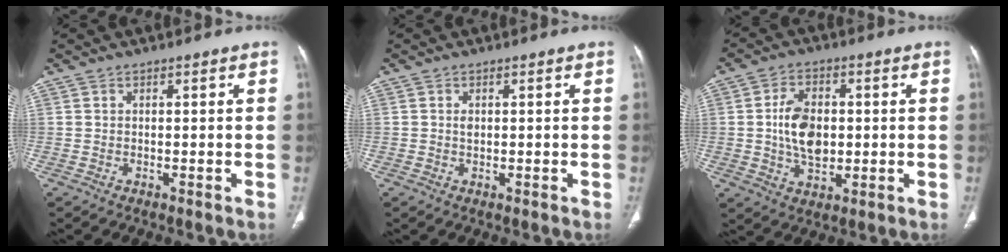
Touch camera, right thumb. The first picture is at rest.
{"total": 1.0, "force": [0.2, 0.7, 0.7], "torque": [-0.009, 0.000, 0.006]}
{"total": 9.5, "force": [0.3, 6.3, 7.2], "torque": [-0.111, 0.002, 0.008]}